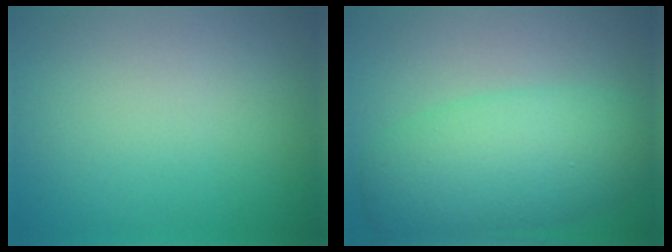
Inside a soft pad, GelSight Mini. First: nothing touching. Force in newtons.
{"total": 7.2, "press": 7.2, "slide": 0.1}